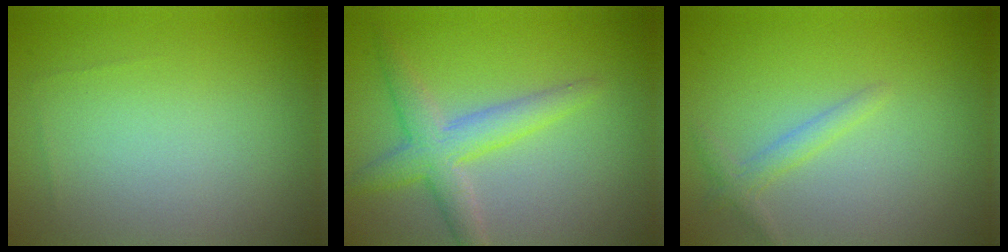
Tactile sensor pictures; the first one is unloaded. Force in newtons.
{"total": 3.7, "press": 3.7, "slide": 0.0}
{"total": 1.4, "press": 1.4, "slide": 0.1}